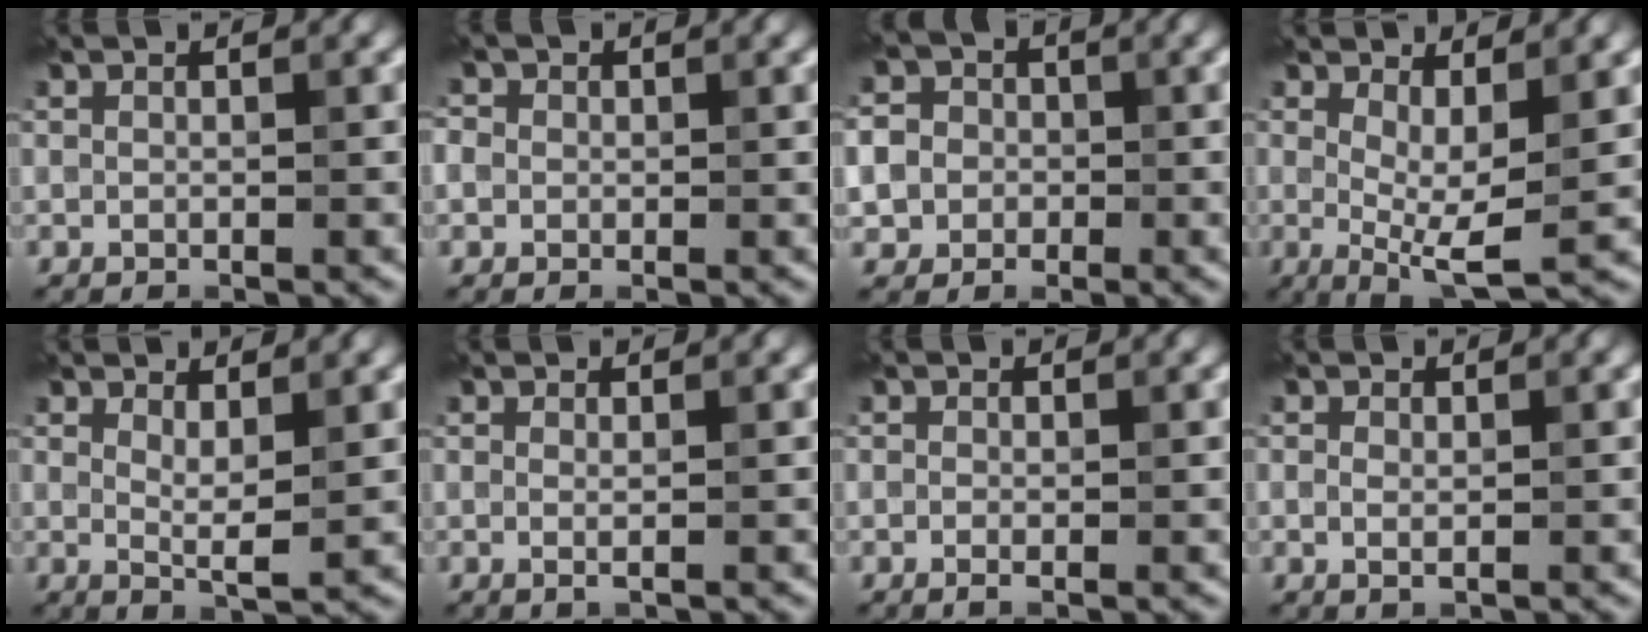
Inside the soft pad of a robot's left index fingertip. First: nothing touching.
{"total": 2.0, "force": [0.5, 1.8, 0.8], "torque": [-0.011, 0.010, -0.007]}
{"total": 8.3, "force": [-1.5, 7.7, 2.6], "torque": [-0.057, 0.002, -0.066]}
{"total": 5.1, "force": [0.4, 1.6, 4.9], "torque": [-0.087, -0.014, 0.008]}
{"total": 2.4, "force": [1.0, 0.6, 2.1], "torque": [-0.038, -0.010, 0.019]}
{"total": 0.9, "force": [0.0, 0.2, 0.8], "torque": [-0.012, -0.005, -0.001]}
{"total": 0.8, "force": [-0.1, 0.4, 0.7], "torque": [-0.013, -0.003, -0.003]}
{"total": 0.9, "force": [0.1, 0.5, 0.7], "torque": [-0.013, -0.002, 0.001]}